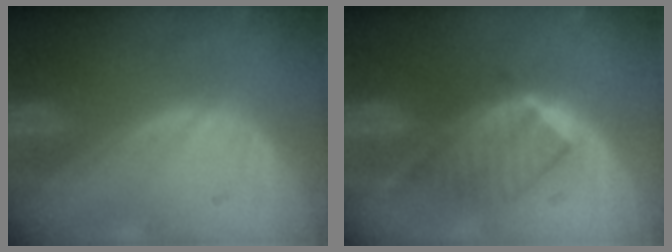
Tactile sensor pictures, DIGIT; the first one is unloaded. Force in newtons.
{"total": 6.5, "press": 6.2, "slide": 2.1}